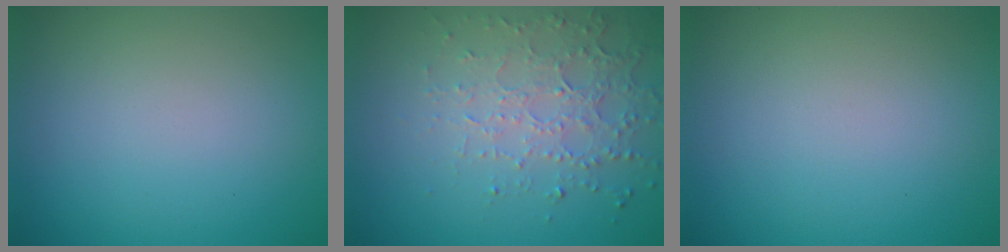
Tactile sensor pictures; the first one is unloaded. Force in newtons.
{"total": 4.5, "press": 3.2, "slide": 3.2}
{"total": 0.0}